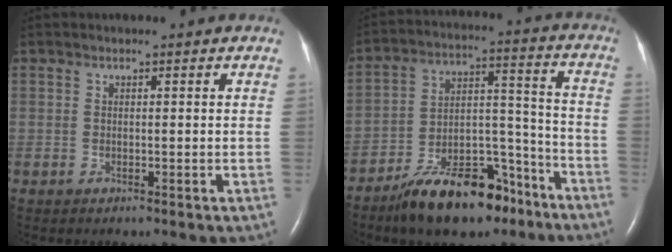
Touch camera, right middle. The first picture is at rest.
{"total": 15.8, "force": [-11.4, 6.1, 9.0], "torque": [-0.134, 0.034, -0.183]}